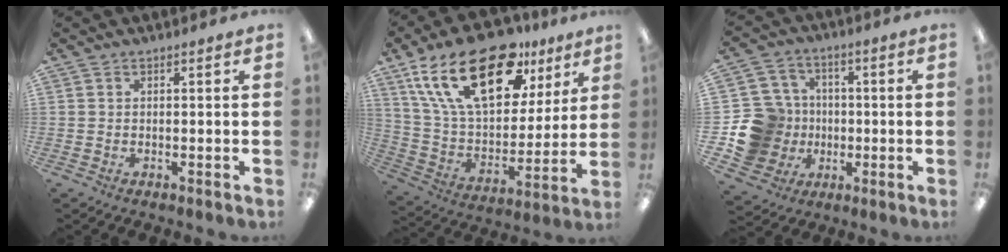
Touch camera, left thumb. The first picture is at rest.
{"total": 26.2, "force": [14.7, 13.0, 17.4], "torque": [-0.317, -0.066, 0.259]}
{"total": 14.8, "force": [-2.8, 13.8, 4.4], "torque": [-0.108, 0.026, -0.035]}